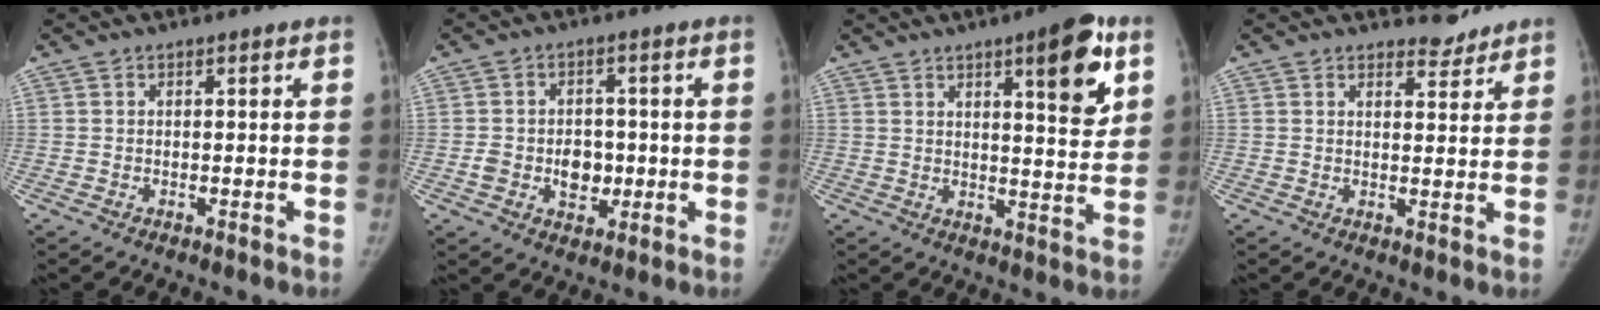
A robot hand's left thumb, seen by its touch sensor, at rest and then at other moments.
{"total": 6.5, "force": [-1.1, 4.9, 4.1], "torque": [-0.035, 0.007, -0.011]}
{"total": 11.5, "force": [5.7, 2.9, 9.6], "torque": [-0.110, -0.029, 0.076]}
{"total": 3.1, "force": [3.0, 0.9, -0.1], "torque": [0.014, -0.028, 0.040]}